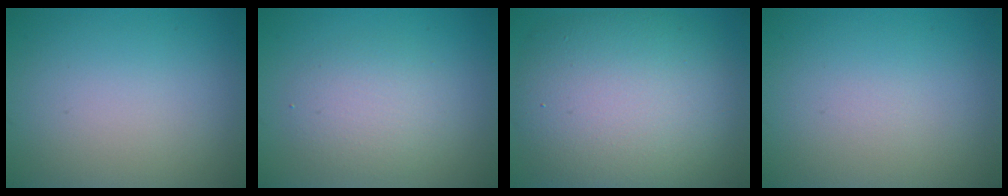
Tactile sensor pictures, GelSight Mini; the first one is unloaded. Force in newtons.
{"total": 2.9, "press": 2.9, "slide": 0.2}
{"total": 11.4, "press": 11.4, "slide": 0.8}
{"total": 0.0}